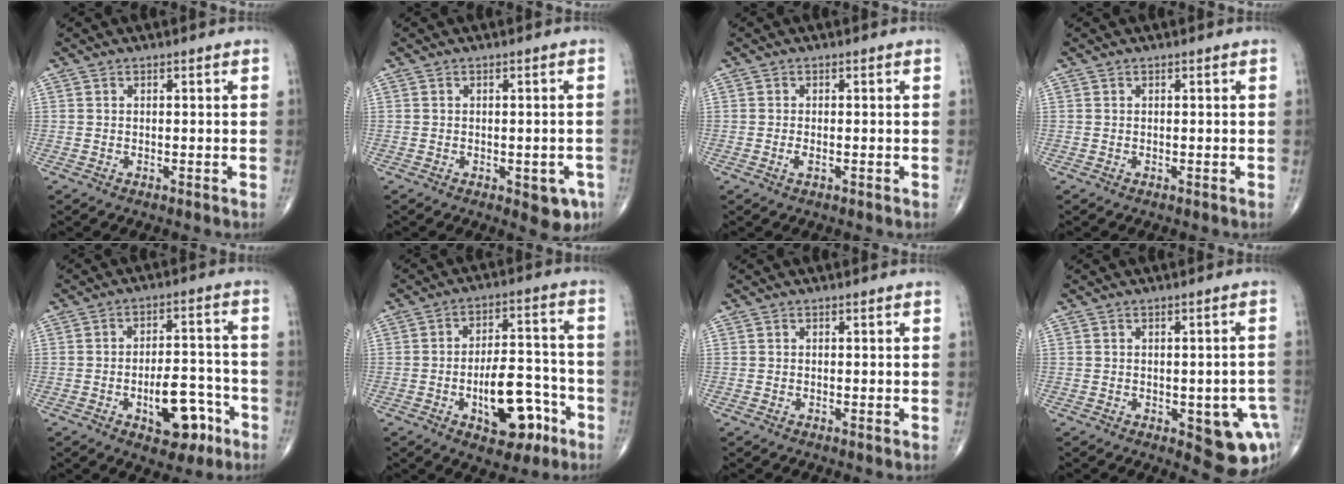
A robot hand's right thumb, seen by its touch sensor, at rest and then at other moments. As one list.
[{"total": 4.9, "force": [-1.9, 2.4, 3.8], "torque": [-0.021, 0.000, -0.019]}, {"total": 1.2, "force": [-0.4, 0.4, 1.1], "torque": [-0.023, -0.002, -0.008]}, {"total": 0.0}, {"total": 11.0, "force": [-4.7, 5.6, 8.2], "torque": [-0.098, 0.039, -0.062]}, {"total": 13.0, "force": [-5.5, 6.5, 9.8], "torque": [-0.117, 0.047, -0.074]}, {"total": 0.0}, {"total": 10.5, "force": [-3.2, 4.6, 8.9], "torque": [-0.075, 0.006, -0.027]}]